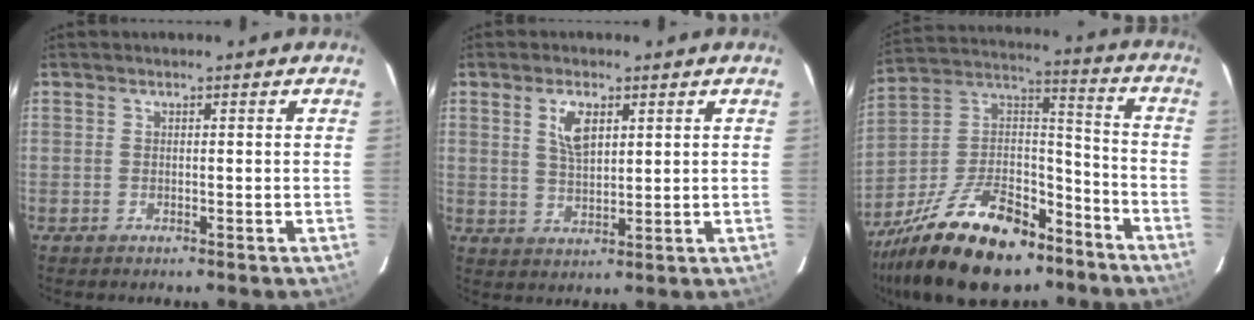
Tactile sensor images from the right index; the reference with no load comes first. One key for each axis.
{"total": 5.5, "fx": 2.3, "fy": 2.5, "fz": 4.3, "tx": -0.078, "ty": 0.004, "tz": 0.047}
{"total": 25.7, "fx": -17.1, "fy": 12.0, "fz": 15.0, "tx": -0.298, "ty": 0.019, "tz": -0.275}